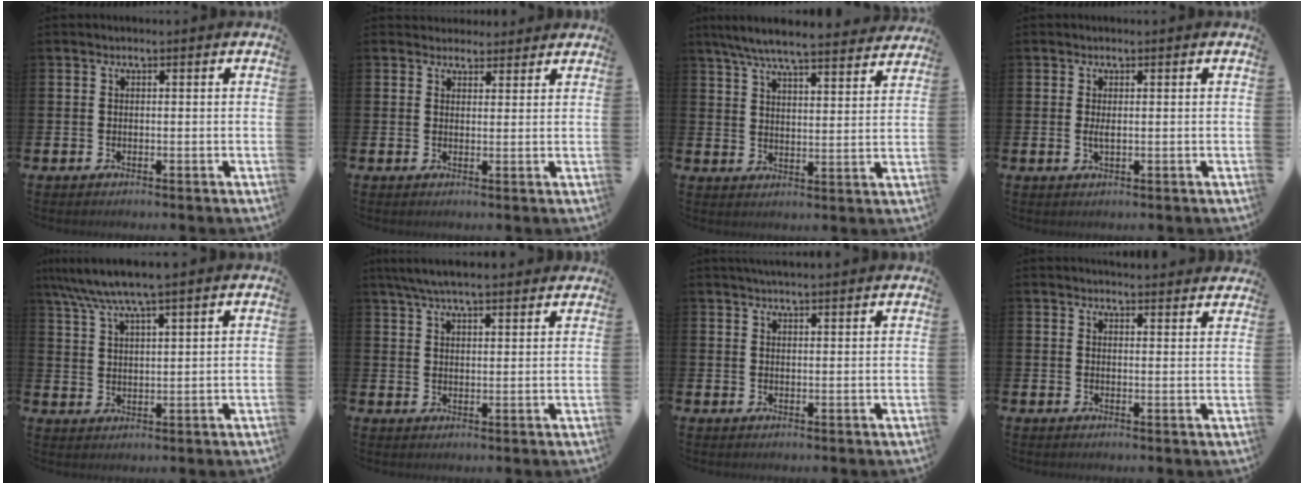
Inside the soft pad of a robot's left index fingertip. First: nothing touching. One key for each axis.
{"total": 3.0, "fx": 2.8, "fy": 1.1, "fz": -0.3, "tx": 0.013, "ty": -0.012, "tz": 0.050}
{"total": 7.4, "fx": 6.9, "fy": 0.8, "fz": 2.5, "tx": -0.065, "ty": -0.041, "tz": 0.121}
{"total": 1.2, "fx": 0.2, "fy": 0.3, "fz": 1.1, "tx": -0.017, "ty": -0.001, "tz": 0.002}
{"total": 6.8, "fx": 6.0, "fy": 0.4, "fz": 3.1, "tx": -0.079, "ty": -0.019, "tz": 0.107}
{"total": 5.8, "fx": 5.4, "fy": 0.9, "fz": 2.0, "tx": -0.047, "ty": -0.017, "tz": 0.098}
{"total": 3.1, "fx": 3.1, "fy": 0.0, "fz": 0.5, "tx": -0.003, "ty": -0.015, "tz": 0.054}
{"total": 3.3, "fx": 3.3, "fy": 0.1, "fz": -0.2, "tx": 0.010, "ty": -0.026, "tz": 0.057}